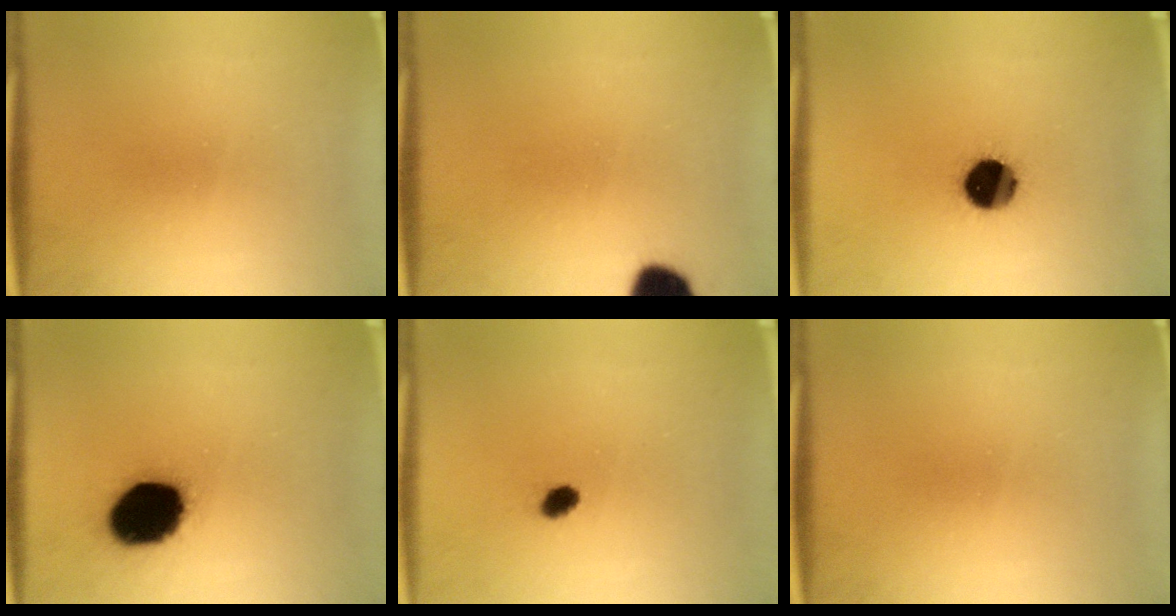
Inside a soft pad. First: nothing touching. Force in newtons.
{"total": 8.6}
{"total": 11.8}
{"total": 18.9}
{"total": 1.7}
{"total": 0.0}